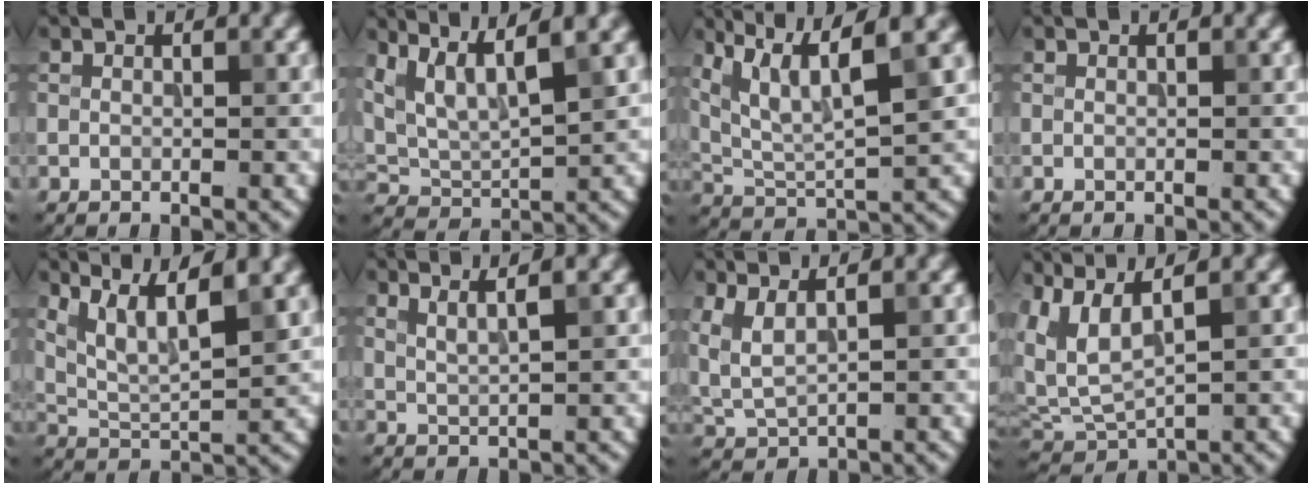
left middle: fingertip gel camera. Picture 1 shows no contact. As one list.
[{"total": 6.3, "force": [4.1, 1.4, 4.5], "torque": [-0.094, 0.006, 0.081]}, {"total": 7.6, "force": [3.9, 2.0, 6.3], "torque": [-0.123, 0.004, 0.077]}, {"total": 0.0}, {"total": 6.2, "force": [3.8, 1.5, 4.7], "torque": [-0.087, 0.008, 0.063]}, {"total": 2.6, "force": [1.7, 0.7, 1.8], "torque": [-0.021, 0.008, 0.021]}, {"total": 3.5, "force": [1.8, 1.3, 2.7], "torque": [-0.069, -0.001, 0.045]}, {"total": 5.5, "force": [2.9, 1.7, 4.3], "torque": [-0.112, 0.010, 0.062]}]